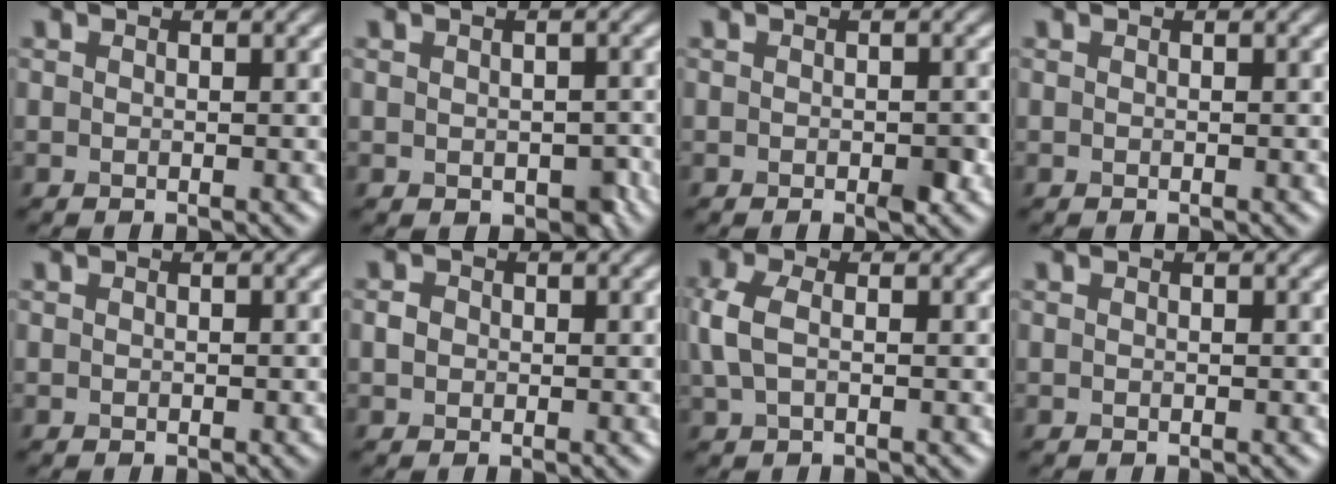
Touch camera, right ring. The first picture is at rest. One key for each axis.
{"total": 2.4, "fx": -0.6, "fy": 1.6, "fz": 1.6, "tx": -0.021, "ty": -0.010, "tz": -0.003}
{"total": 1.4, "fx": -0.6, "fy": 0.6, "fz": 1.1, "tx": -0.016, "ty": -0.003, "tz": -0.007}
{"total": 0.0}
{"total": 0.6, "fx": -0.2, "fy": 0.3, "fz": 0.5, "tx": -0.008, "ty": 0.000, "tz": 0.000}
{"total": 1.1, "fx": 0.0, "fy": 1.0, "fz": 0.5, "tx": -0.008, "ty": 0.000, "tz": -0.004}
{"total": 3.2, "fx": 0.3, "fy": 1.9, "fz": 2.6, "tx": -0.068, "ty": 0.006, "tz": 0.002}
{"total": 0.0}